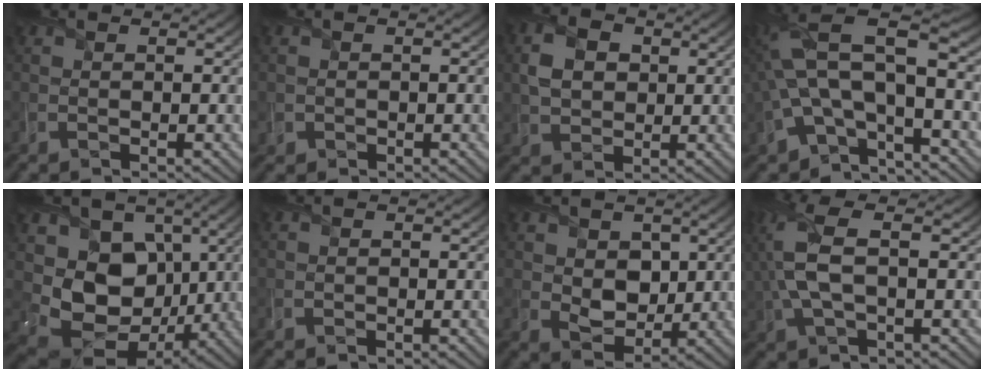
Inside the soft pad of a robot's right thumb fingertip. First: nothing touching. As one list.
[{"total": 0.9, "force": [-0.4, 0.8, -0.1], "torque": [0.005, -0.007, -0.010]}, {"total": 4.9, "force": [0.9, 3.5, 3.3], "torque": [-0.076, 0.004, 0.013]}, {"total": 13.5, "force": [-1.7, 6.6, 11.7], "torque": [-0.250, 0.002, -0.038]}, {"total": 11.1, "force": [0.7, 8.8, 6.8], "torque": [-0.130, -0.030, 0.008]}, {"total": 0.0}, {"total": 4.7, "force": [0.9, 3.5, 3.0], "torque": [-0.074, -0.011, 0.015]}, {"total": 8.1, "force": [0.1, 3.3, 7.5], "torque": [-0.196, 0.009, -0.004]}]